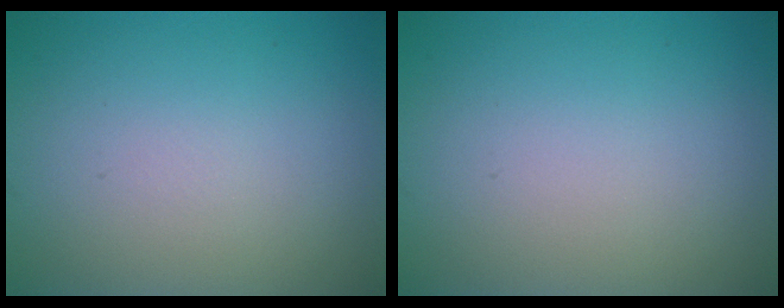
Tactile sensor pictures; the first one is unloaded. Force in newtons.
{"total": 0.0}